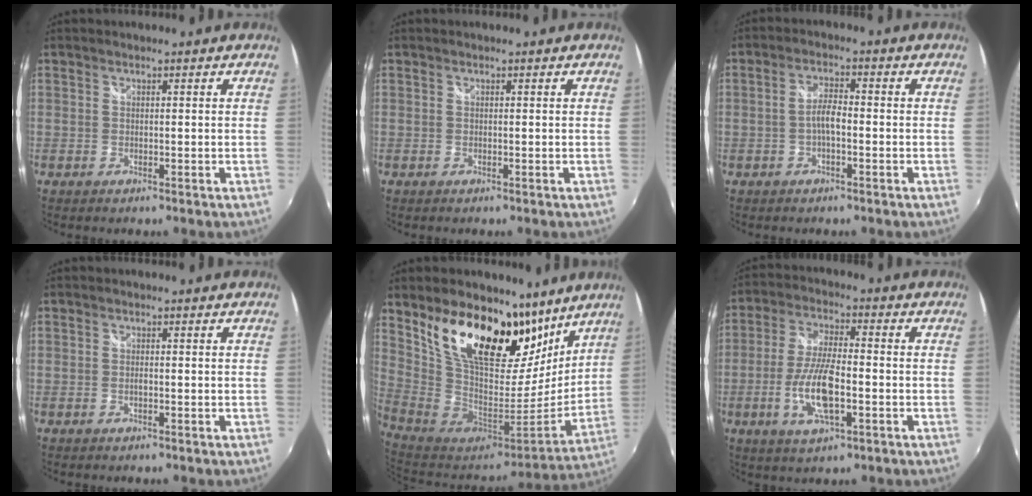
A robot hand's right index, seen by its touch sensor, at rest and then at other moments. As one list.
[{"total": 0.0}, {"total": 3.4, "force": [-1.1, 1.0, 3.0], "torque": [-0.061, 0.009, -0.021]}, {"total": 0.0}, {"total": 24.7, "force": [14.3, 12.3, 16.0], "torque": [-0.296, 0.008, 0.261]}, {"total": 10.7, "force": [-3.0, 3.2, 9.7], "torque": [-0.198, -0.005, -0.059]}]